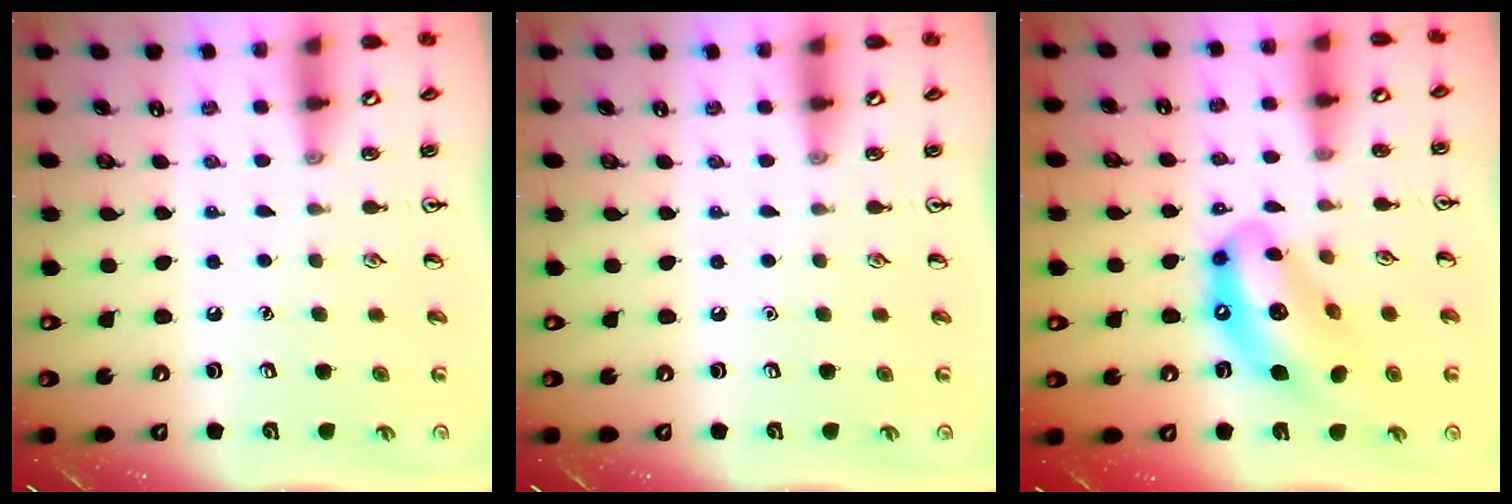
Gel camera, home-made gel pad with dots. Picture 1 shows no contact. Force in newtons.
{"total": 0.0}
{"total": 13.9, "press": 13.0, "slide": 4.8}